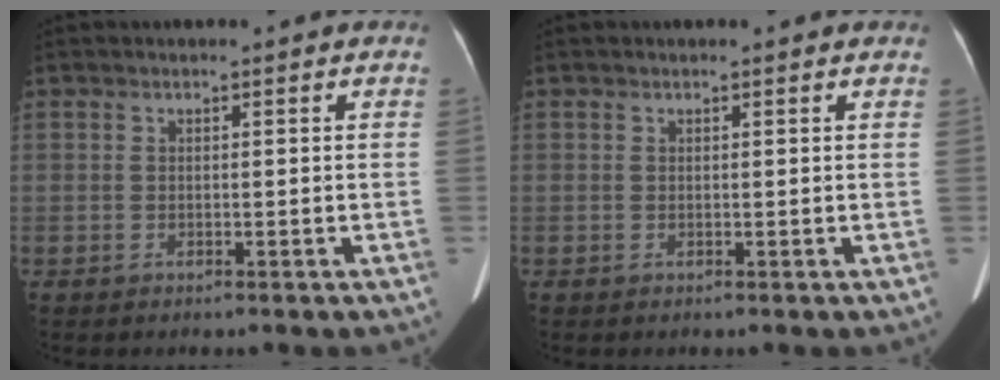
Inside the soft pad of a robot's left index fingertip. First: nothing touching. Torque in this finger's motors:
{"motor_torque": [-0.08, 0.17, -0.41, -0.21]}